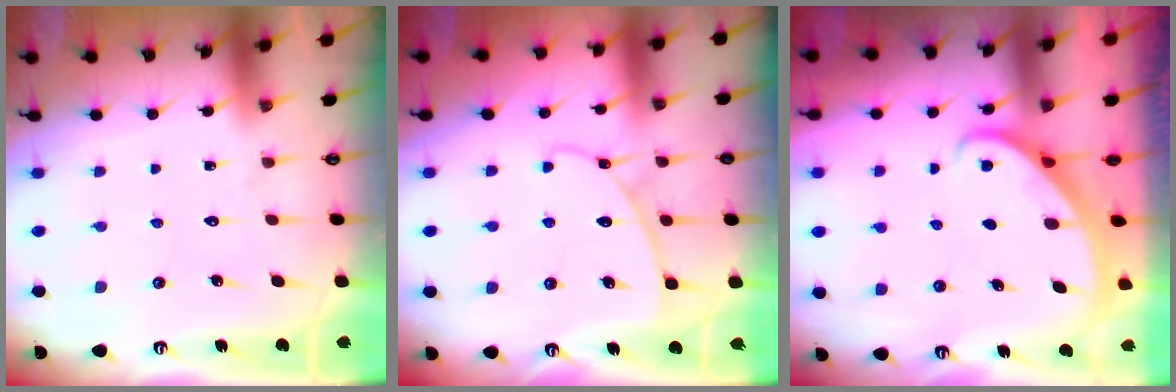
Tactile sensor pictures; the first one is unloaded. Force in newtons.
{"total": 6.4, "press": 6.4, "slide": 0.2}
{"total": 2.3, "press": 2.3, "slide": 0.2}